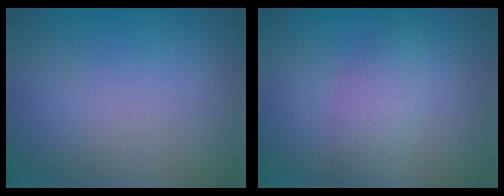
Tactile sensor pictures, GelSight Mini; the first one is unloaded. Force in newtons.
{"total": 3.0, "press": 3.0, "slide": 0.2}